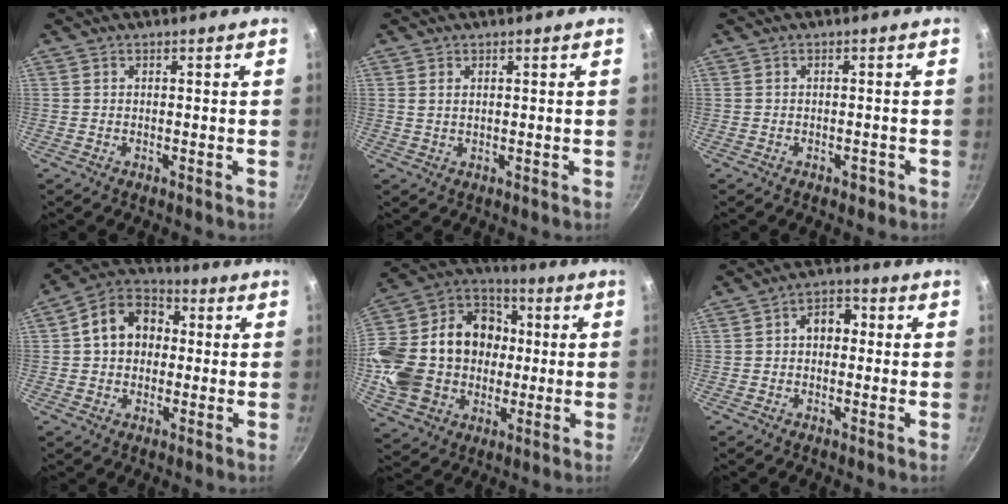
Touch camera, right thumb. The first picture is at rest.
{"total": 1.2, "force": [0.5, 0.7, 0.8], "torque": [-0.015, 0.001, 0.010]}
{"total": 1.5, "force": [-0.9, 0.9, 0.8], "torque": [-0.010, 0.010, -0.005]}
{"total": 11.7, "force": [1.0, 9.1, 7.2], "torque": [-0.083, 0.029, -0.003]}
{"total": 27.3, "force": [-0.7, 22.2, 16.0], "torque": [-0.297, 0.053, 0.003]}
{"total": 5.7, "force": [0.3, 4.3, 3.8], "torque": [-0.023, 0.018, -0.006]}